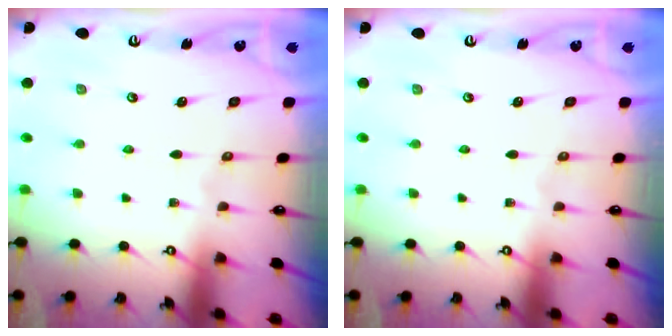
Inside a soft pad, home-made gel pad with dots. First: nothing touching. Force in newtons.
{"total": 0.0}